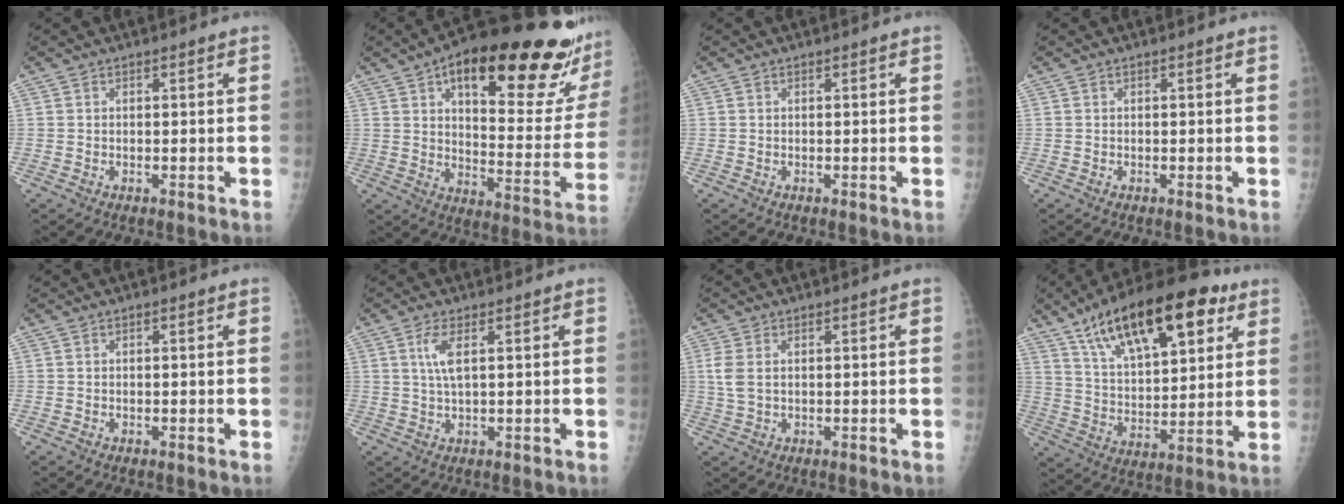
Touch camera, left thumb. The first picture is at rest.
{"total": 28.8, "force": [17.7, 8.4, 21.1], "torque": [-0.259, -0.054, 0.246]}
{"total": 0.0}
{"total": 0.0}
{"total": 0.0}
{"total": 3.7, "force": [1.2, 0.8, 3.4], "torque": [-0.084, -0.001, 0.028]}
{"total": 3.3, "force": [0.6, 1.9, 2.7], "torque": [-0.077, 0.003, 0.014]}
{"total": 23.7, "force": [12.7, 9.9, 17.4], "torque": [-0.254, -0.025, 0.212]}